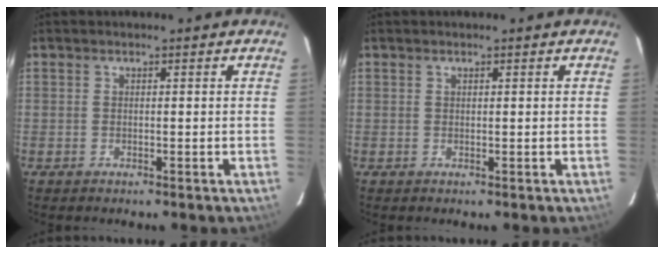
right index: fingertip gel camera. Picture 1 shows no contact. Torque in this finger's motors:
{"motor_torque": [2.13, 0.00, 0.08, 0.01]}